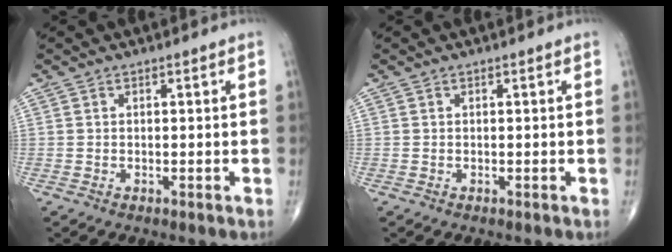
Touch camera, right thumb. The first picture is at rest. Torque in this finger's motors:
{"motor_torque": [0.01, 0.00, 0.00, 0.00, 0.00]}